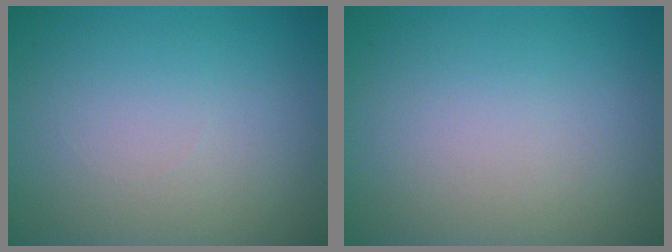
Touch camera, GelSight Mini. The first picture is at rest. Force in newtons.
{"total": 0.0}